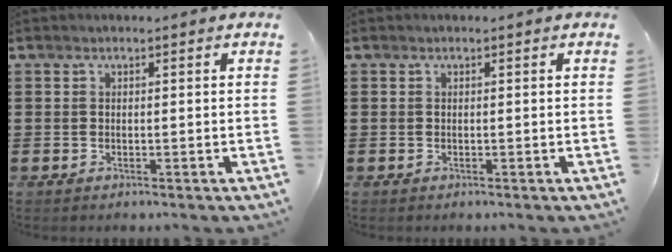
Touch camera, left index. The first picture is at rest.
{"total": 0.0}